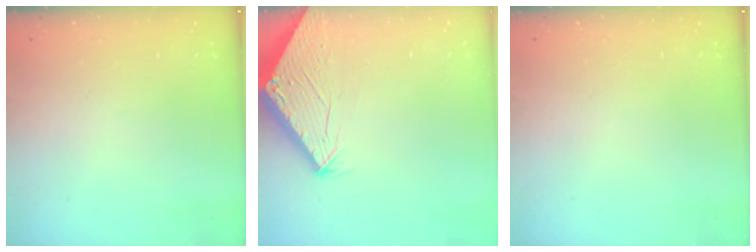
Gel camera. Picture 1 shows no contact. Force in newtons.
{"total": 2.8, "press": 2.8, "slide": 0.1}
{"total": 0.0}